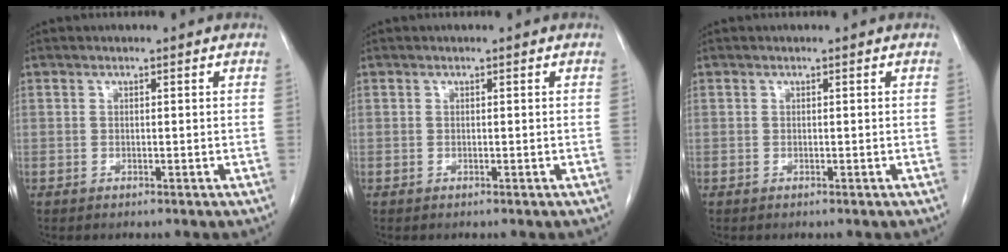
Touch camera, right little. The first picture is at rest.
{"total": 0.0}
{"total": 0.0}